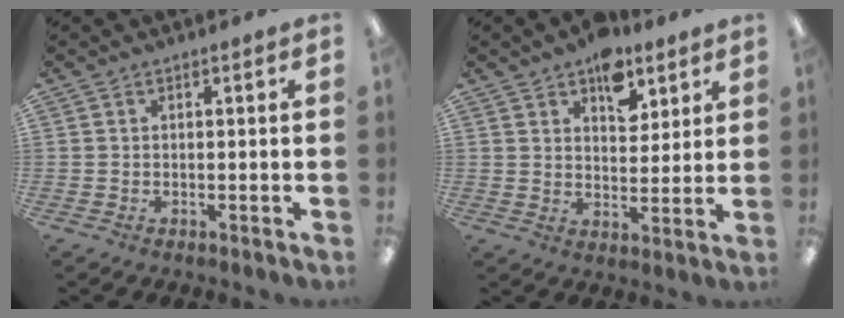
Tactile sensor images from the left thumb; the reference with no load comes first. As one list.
[{"total": 9.9, "force": [6.3, 5.8, 4.9], "torque": [-0.051, -0.029, 0.108]}]